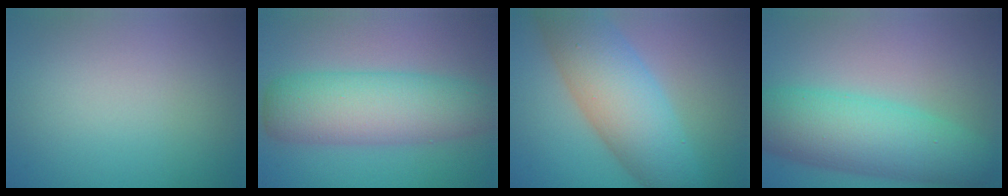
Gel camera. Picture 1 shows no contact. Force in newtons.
{"total": 7.6, "press": 7.6, "slide": 0.1}
{"total": 8.8, "press": 8.8, "slide": 0.3}
{"total": 8.2, "press": 8.2, "slide": 0.2}